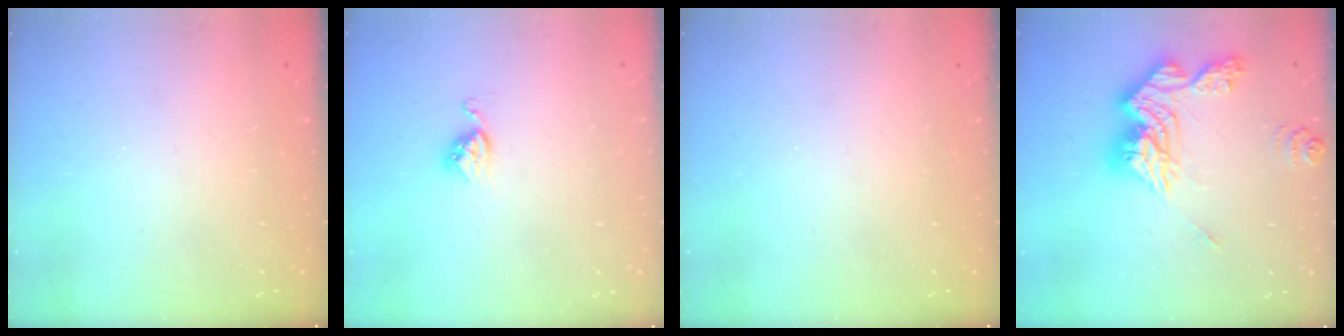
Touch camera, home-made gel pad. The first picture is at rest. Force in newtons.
{"total": 4.2, "press": 4.2, "slide": 0.4}
{"total": 0.0}
{"total": 17.2, "press": 17.1, "slide": 1.5}